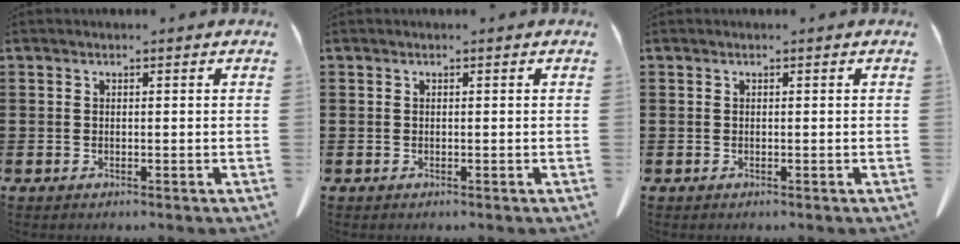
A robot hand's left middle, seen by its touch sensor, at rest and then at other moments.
{"total": 0.0}
{"total": 0.0}